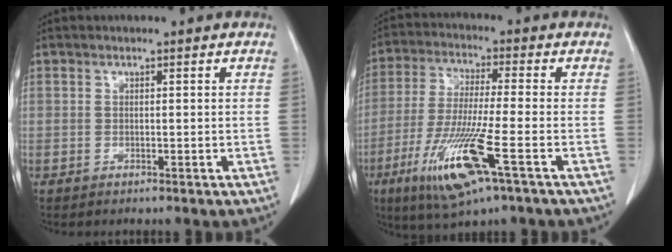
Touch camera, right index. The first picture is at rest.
{"total": 13.5, "force": [-5.9, 0.7, 12.1], "torque": [-0.251, -0.032, -0.106]}